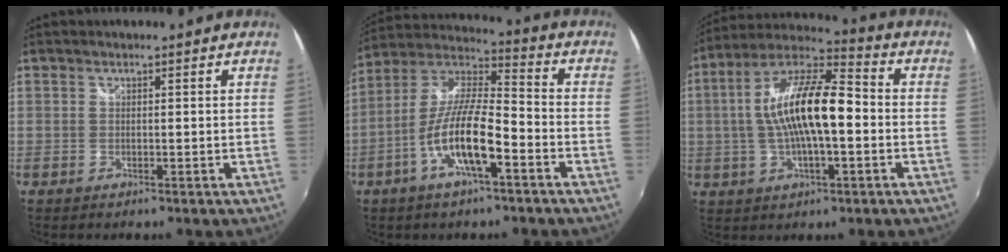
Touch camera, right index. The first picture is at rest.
{"total": 13.4, "force": [-5.7, 3.1, 11.7], "torque": [-0.234, -0.004, -0.110]}
{"total": 16.5, "force": [-0.6, 5.2, 15.6], "torque": [-0.291, 0.014, -0.019]}